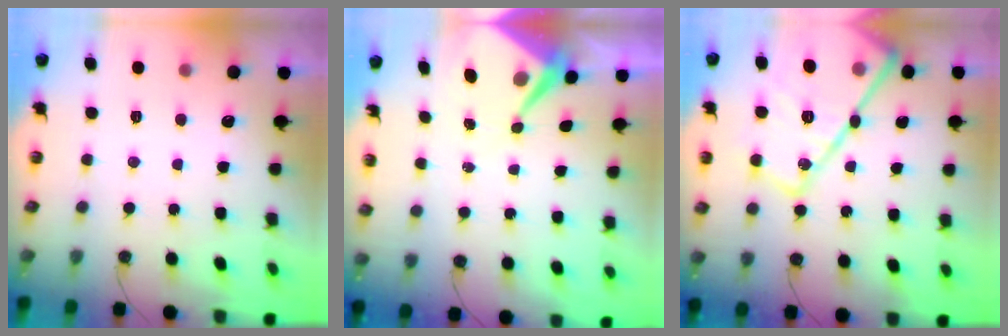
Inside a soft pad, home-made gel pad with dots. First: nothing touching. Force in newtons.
{"total": 7.1, "press": 7.1, "slide": 0.8}
{"total": 25.1, "press": 25.0, "slide": 2.5}